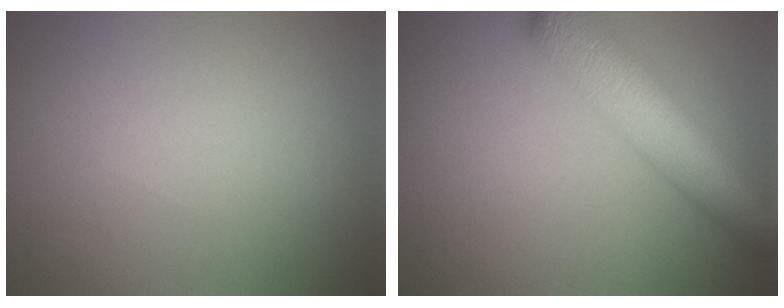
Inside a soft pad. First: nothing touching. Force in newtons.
{"total": 8.2, "press": 8.2, "slide": 0.3}